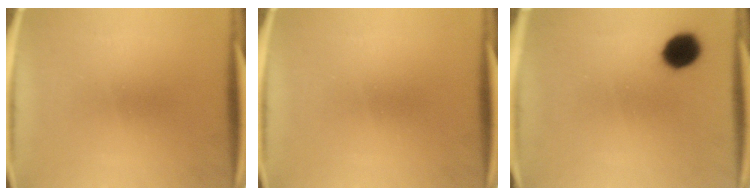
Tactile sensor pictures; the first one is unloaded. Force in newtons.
{"total": 0.0}
{"total": 7.6}